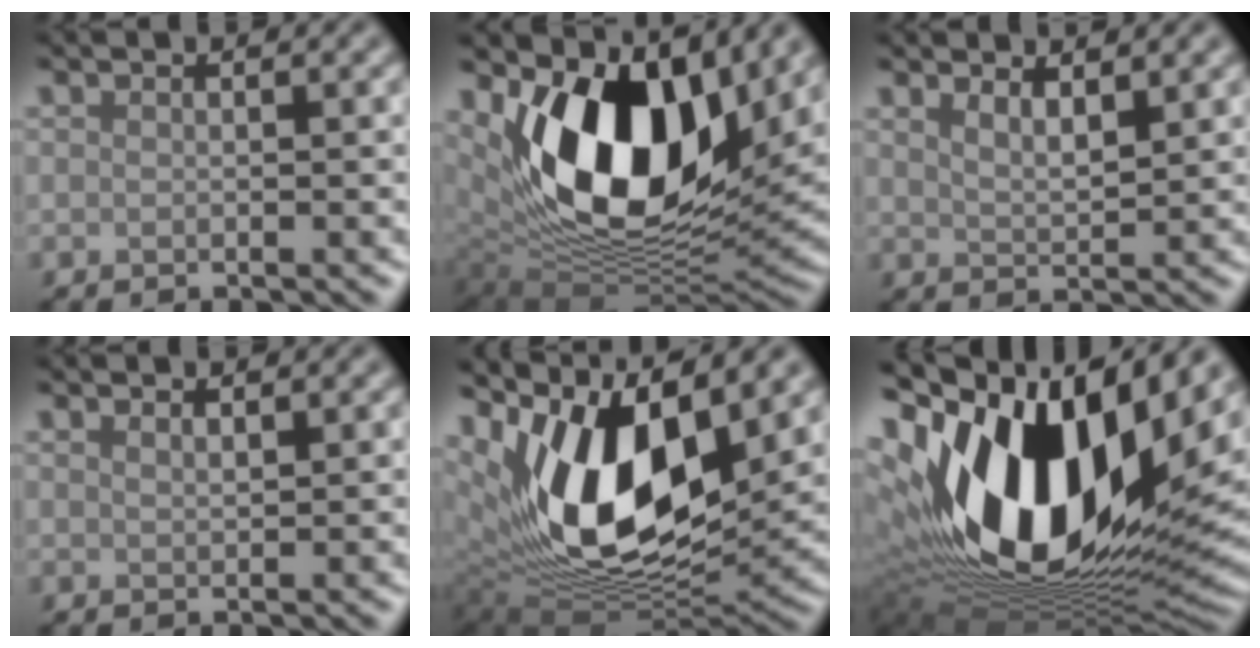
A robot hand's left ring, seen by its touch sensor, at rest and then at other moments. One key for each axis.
{"total": 13.3, "fx": 4.4, "fy": 7.7, "fz": 9.9, "tx": -0.176, "ty": -0.012, "tz": 0.087}
{"total": 1.9, "fx": 1.5, "fy": 0.3, "fz": 1.0, "tx": -0.018, "ty": -0.003, "tz": 0.033}
{"total": 0.6, "fx": 0.6, "fy": 0.0, "fz": 0.0, "tx": -0.003, "ty": 0.002, "tz": 0.014}
{"total": 13.5, "fx": 4.2, "fy": 7.0, "fz": 10.7, "tx": -0.198, "ty": -0.006, "tz": 0.084}
{"total": 17.9, "fx": 3.2, "fy": 10.3, "fz": 14.4, "tx": -0.306, "ty": 0.000, "tz": 0.067}